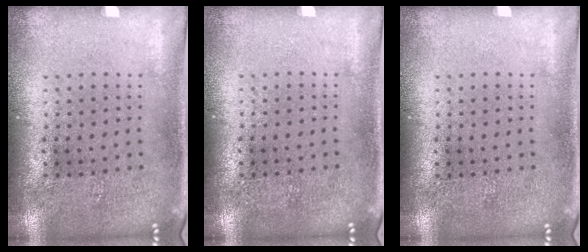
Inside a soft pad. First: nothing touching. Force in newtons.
{"total": 0.0}
{"total": 0.0}